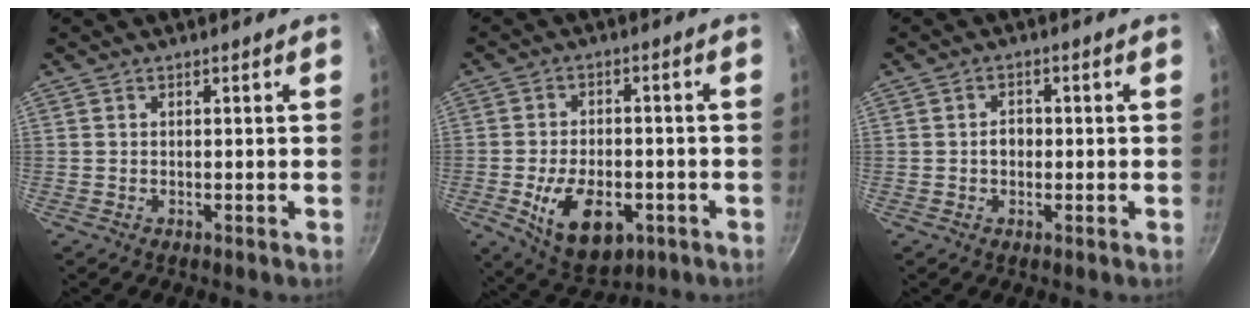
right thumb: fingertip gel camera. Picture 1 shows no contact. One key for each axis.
{"total": 13.0, "fx": -4.2, "fy": 7.7, "fz": 9.6, "tx": -0.139, "ty": 0.003, "tz": -0.055}
{"total": 2.6, "fx": -0.2, "fy": 2.0, "fz": 1.6, "tx": -0.011, "ty": 0.008, "tz": -0.003}